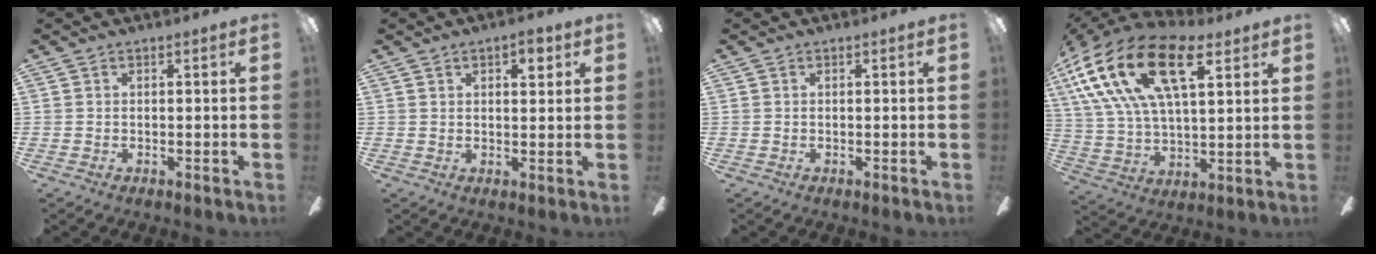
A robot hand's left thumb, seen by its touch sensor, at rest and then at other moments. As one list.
[{"total": 4.0, "force": [2.2, 1.8, 2.8], "torque": [-0.028, -0.006, 0.032]}, {"total": 0.0}, {"total": 24.2, "force": [11.0, 12.0, 17.9], "torque": [-0.358, -0.030, 0.185]}]